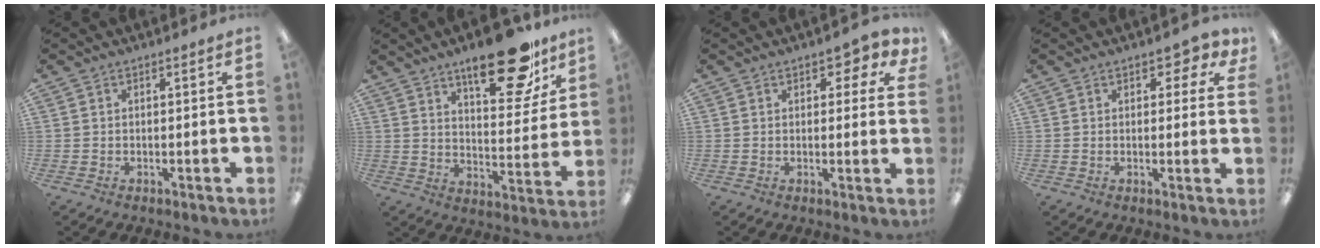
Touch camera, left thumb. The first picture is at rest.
{"total": 20.5, "force": [14.0, 7.8, 12.8], "torque": [-0.169, -0.081, 0.223]}
{"total": 3.7, "force": [2.1, 2.0, 2.3], "torque": [-0.024, -0.002, 0.033]}
{"total": 3.5, "force": [2.0, 2.0, 2.0], "torque": [-0.019, -0.002, 0.031]}